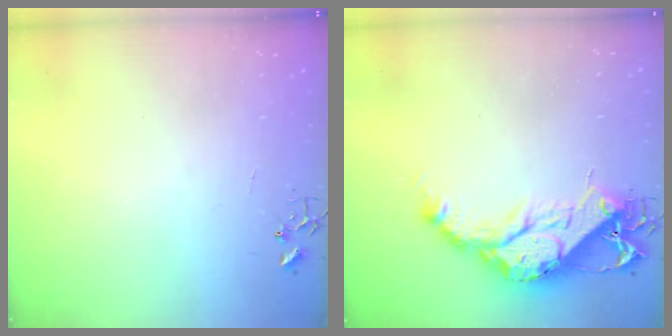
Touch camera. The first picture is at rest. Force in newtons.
{"total": 17.2, "press": 17.1, "slide": 1.3}